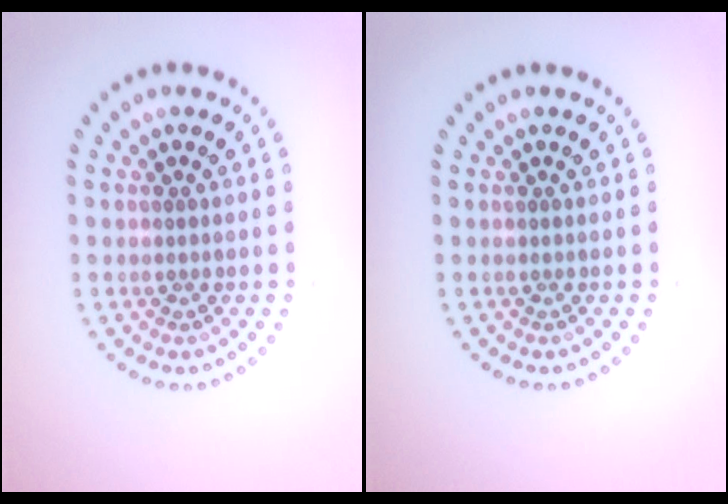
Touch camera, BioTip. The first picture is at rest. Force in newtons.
{"total": 0.0}